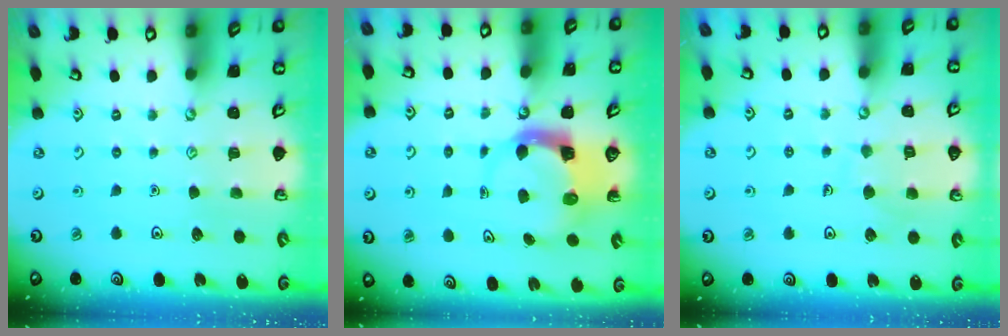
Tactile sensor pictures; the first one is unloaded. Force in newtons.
{"total": 3.8, "press": 3.8, "slide": 0.6}
{"total": 7.0, "press": 7.0, "slide": 0.5}